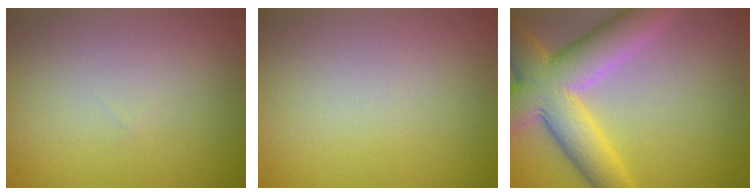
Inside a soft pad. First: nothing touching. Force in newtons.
{"total": 0.0}
{"total": 8.6, "press": 8.6, "slide": 0.7}